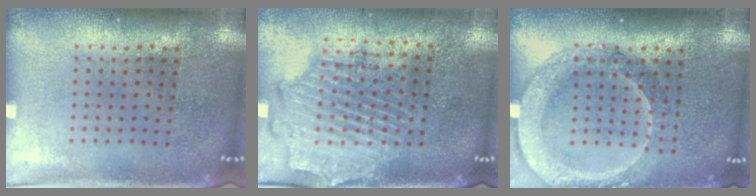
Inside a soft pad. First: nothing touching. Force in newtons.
{"total": 1.8, "press": 1.7, "slide": 0.6}
{"total": 2.1, "press": 1.9, "slide": 0.9}